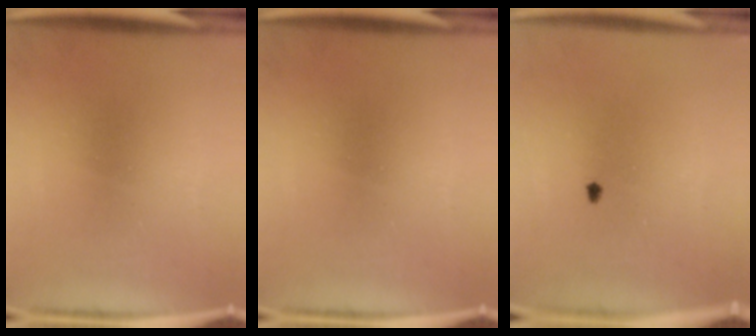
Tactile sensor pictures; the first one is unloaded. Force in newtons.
{"total": 0.0}
{"total": 0.7}